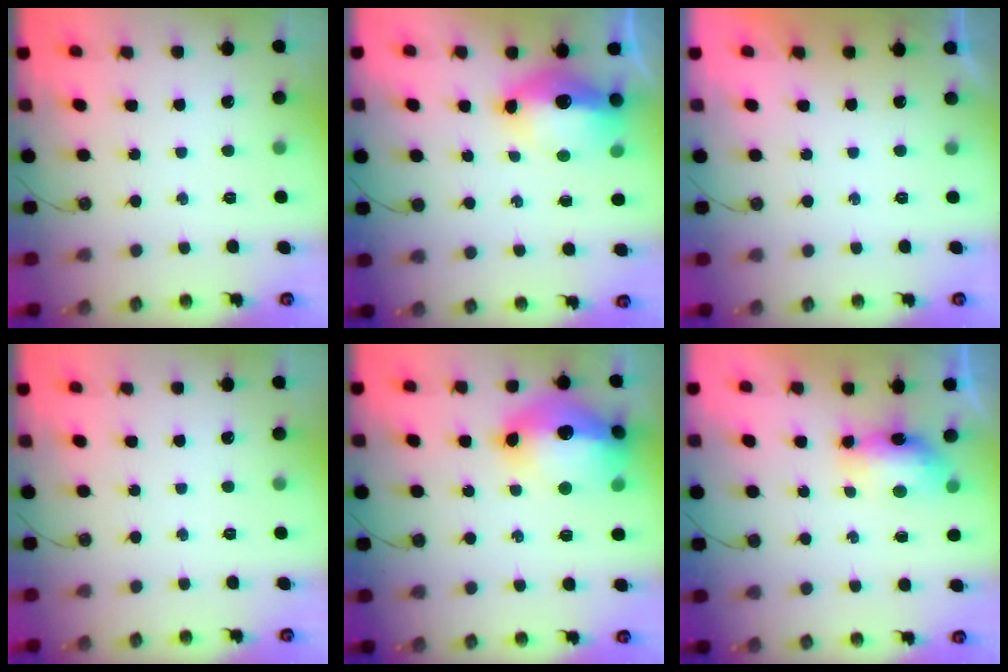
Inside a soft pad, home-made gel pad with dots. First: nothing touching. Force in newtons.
{"total": 13.5, "press": 13.4, "slide": 1.3}
{"total": 0.0}
{"total": 0.0}
{"total": 20.3, "press": 20.2, "slide": 1.9}
{"total": 7.2, "press": 7.2, "slide": 0.7}